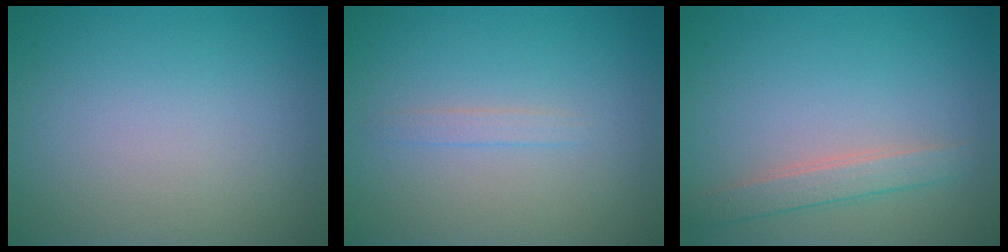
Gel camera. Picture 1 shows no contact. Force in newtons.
{"total": 0.9, "press": 0.9, "slide": 0.0}
{"total": 2.2, "press": 2.2, "slide": 0.2}